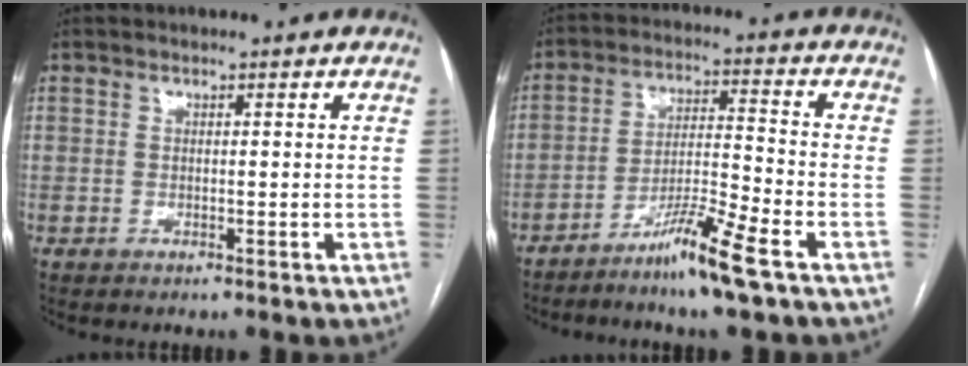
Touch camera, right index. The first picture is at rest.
{"total": 8.8, "force": [-6.0, -0.8, 6.4], "torque": [-0.116, -0.016, -0.115]}